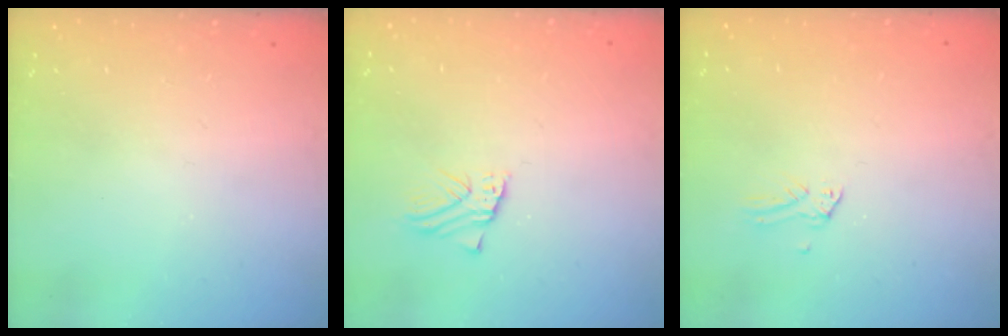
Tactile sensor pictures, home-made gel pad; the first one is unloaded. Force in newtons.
{"total": 1.1, "press": 1.1, "slide": 0.2}
{"total": 0.0}